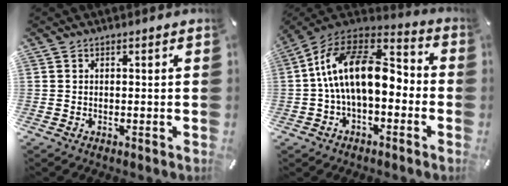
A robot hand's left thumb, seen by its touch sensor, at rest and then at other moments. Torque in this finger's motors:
{"motor_torque": [1.98, 3.03, 1.32, 0.62, 0.69]}